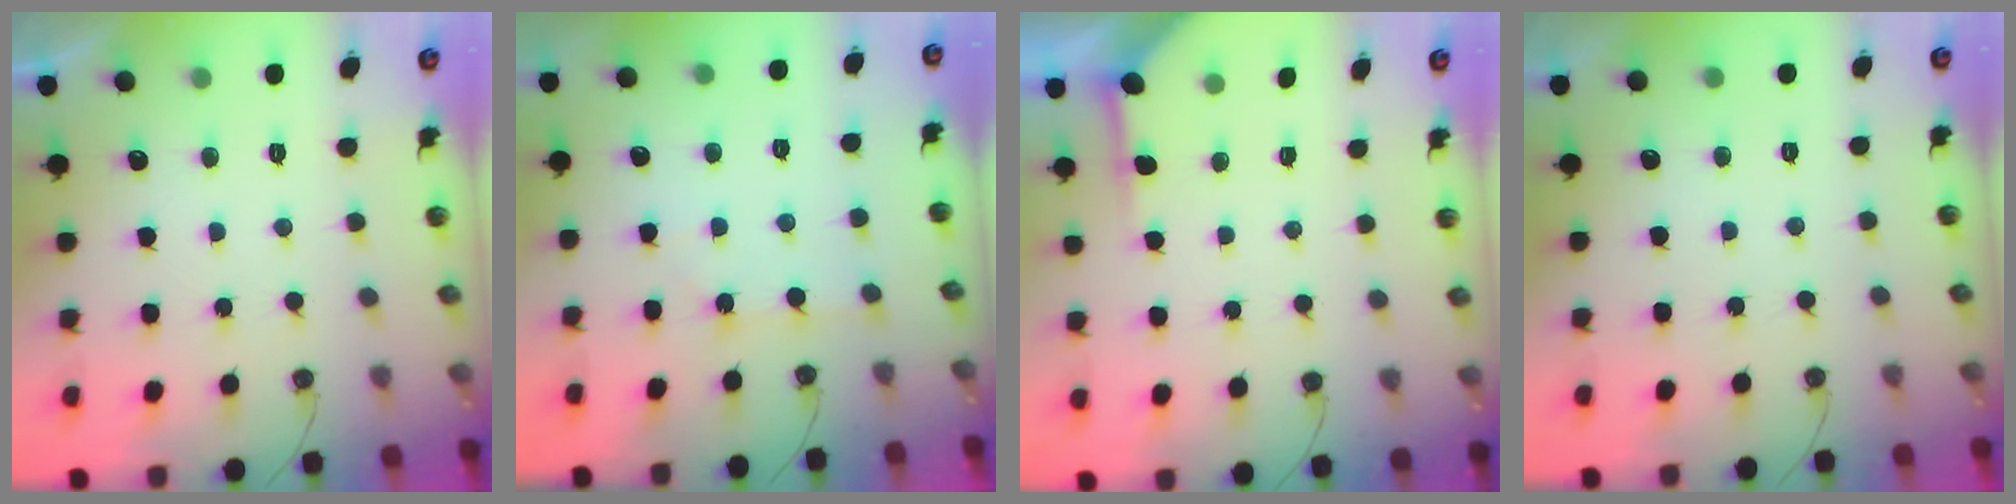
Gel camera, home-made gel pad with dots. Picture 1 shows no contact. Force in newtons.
{"total": 2.1, "press": 2.1, "slide": 0.3}
{"total": 3.5, "press": 3.4, "slide": 0.5}
{"total": 0.0}